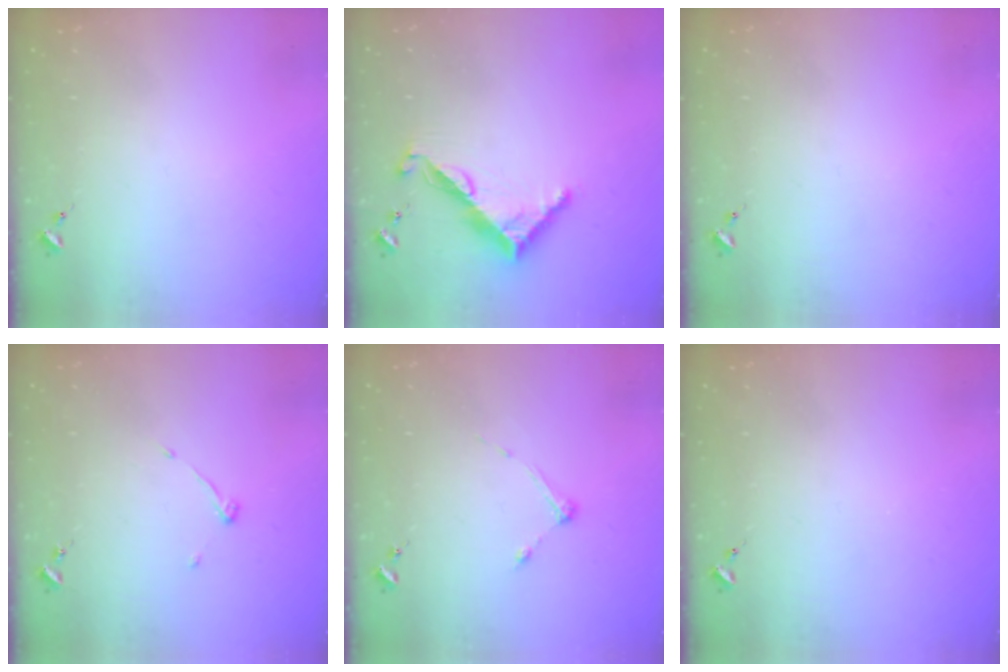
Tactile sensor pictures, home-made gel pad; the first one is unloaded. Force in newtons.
{"total": 8.7, "press": 8.7, "slide": 0.6}
{"total": 0.0}
{"total": 3.9, "press": 3.9, "slide": 0.5}
{"total": 4.9, "press": 4.9, "slide": 0.7}
{"total": 0.0}